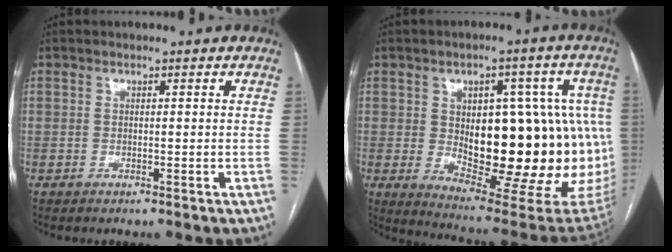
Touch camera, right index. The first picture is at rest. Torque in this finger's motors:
{"motor_torque": [2.06, 0.02, 1.04, 0.17]}